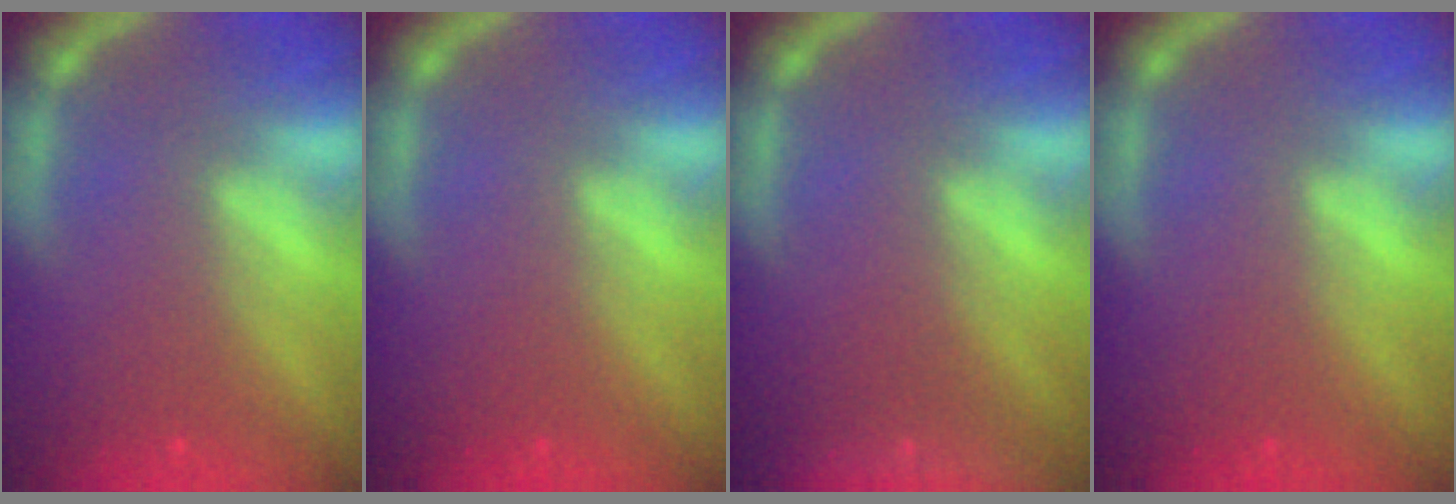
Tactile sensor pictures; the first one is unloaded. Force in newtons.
{"total": 0.0}
{"total": 9.0}
{"total": 0.0}